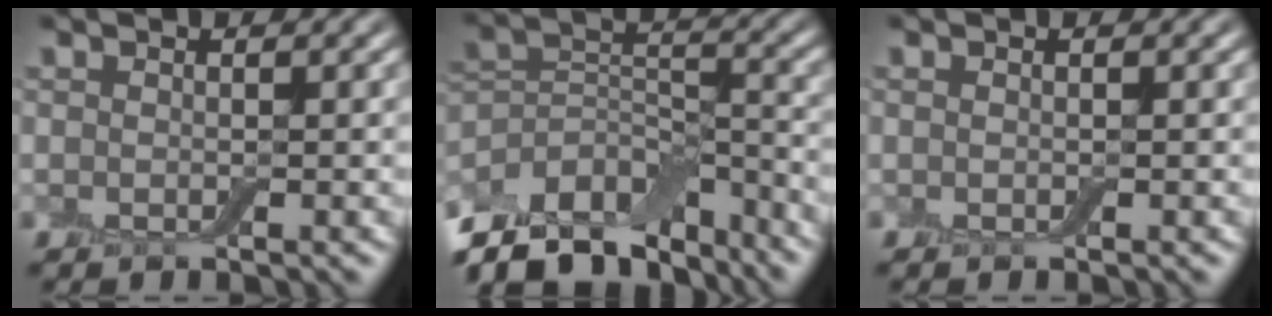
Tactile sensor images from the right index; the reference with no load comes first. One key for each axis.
{"total": 11.3, "fx": -9.0, "fy": 5.1, "fz": 4.6, "tx": -0.086, "ty": 0.018, "tz": -0.159}
{"total": 0.0}